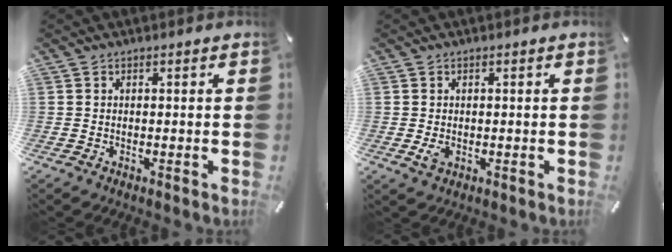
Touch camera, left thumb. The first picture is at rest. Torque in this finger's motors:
{"motor_torque": [0.35, 0.62, 0.25, -0.08, 0.09]}